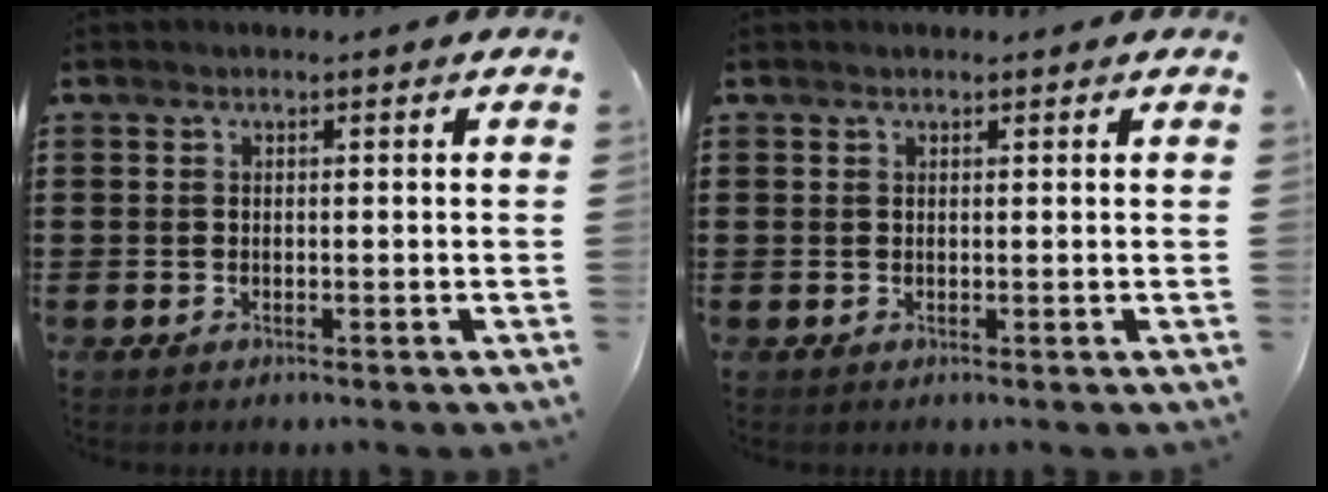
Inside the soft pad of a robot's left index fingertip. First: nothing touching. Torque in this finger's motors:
{"motor_torque": [0.28, 0.26, 0.03, -0.01]}